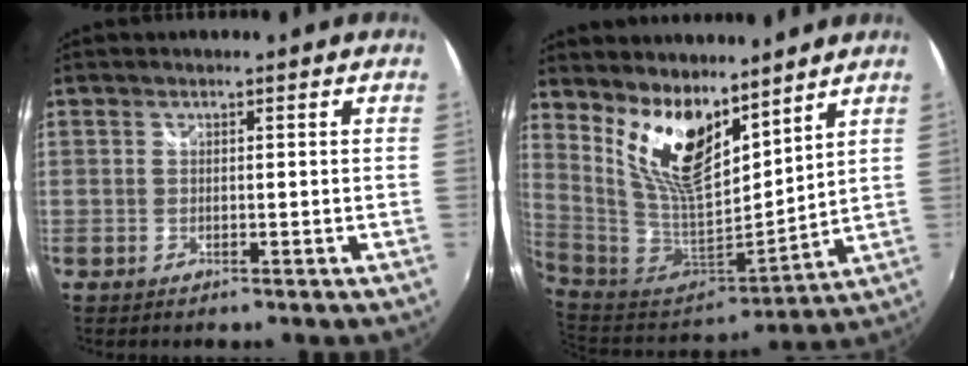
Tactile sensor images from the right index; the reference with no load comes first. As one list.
[{"total": 15.5, "force": [9.2, 6.4, 10.7], "torque": [-0.198, -0.010, 0.186]}]